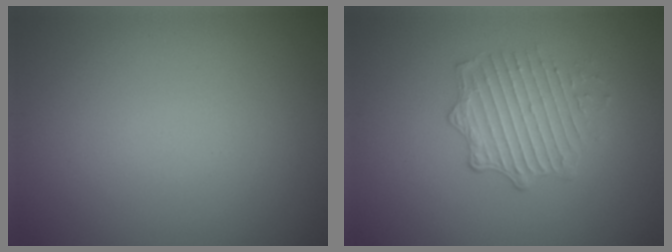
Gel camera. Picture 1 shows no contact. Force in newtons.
{"total": 2.6, "press": 2.0, "slide": 1.6}